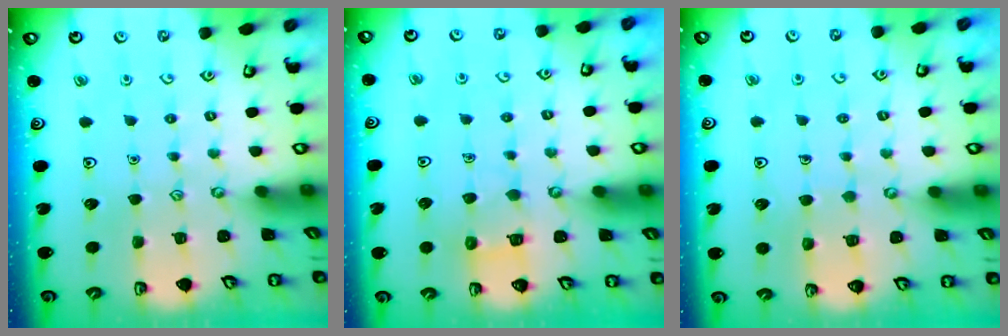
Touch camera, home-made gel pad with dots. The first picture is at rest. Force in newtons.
{"total": 5.5, "press": 5.5, "slide": 0.6}
{"total": 5.1, "press": 5.0, "slide": 0.4}